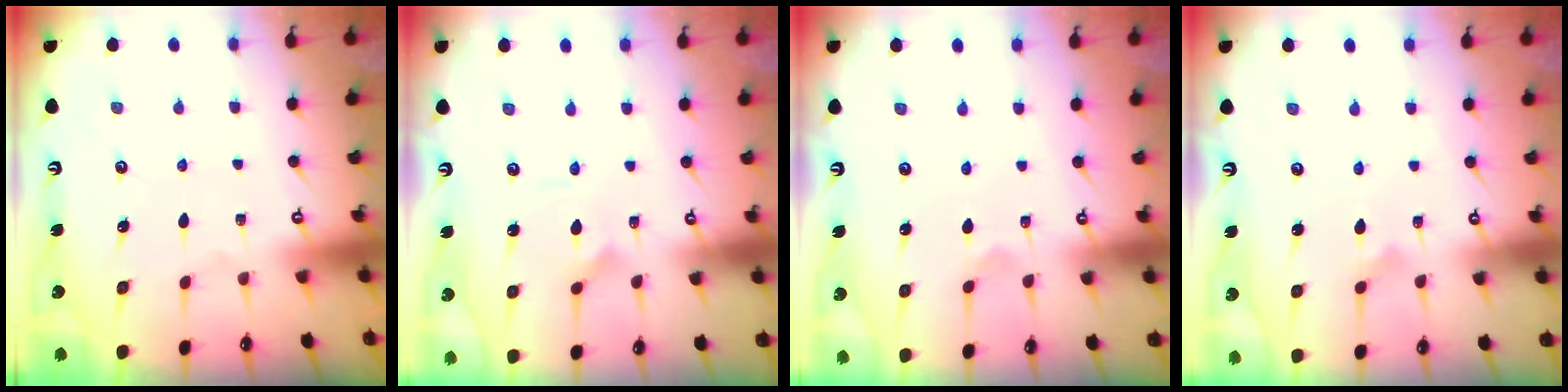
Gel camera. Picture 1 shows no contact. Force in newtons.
{"total": 2.7, "press": 2.7, "slide": 0.1}
{"total": 2.0, "press": 2.0, "slide": 0.4}
{"total": 2.5, "press": 2.5, "slide": 0.1}